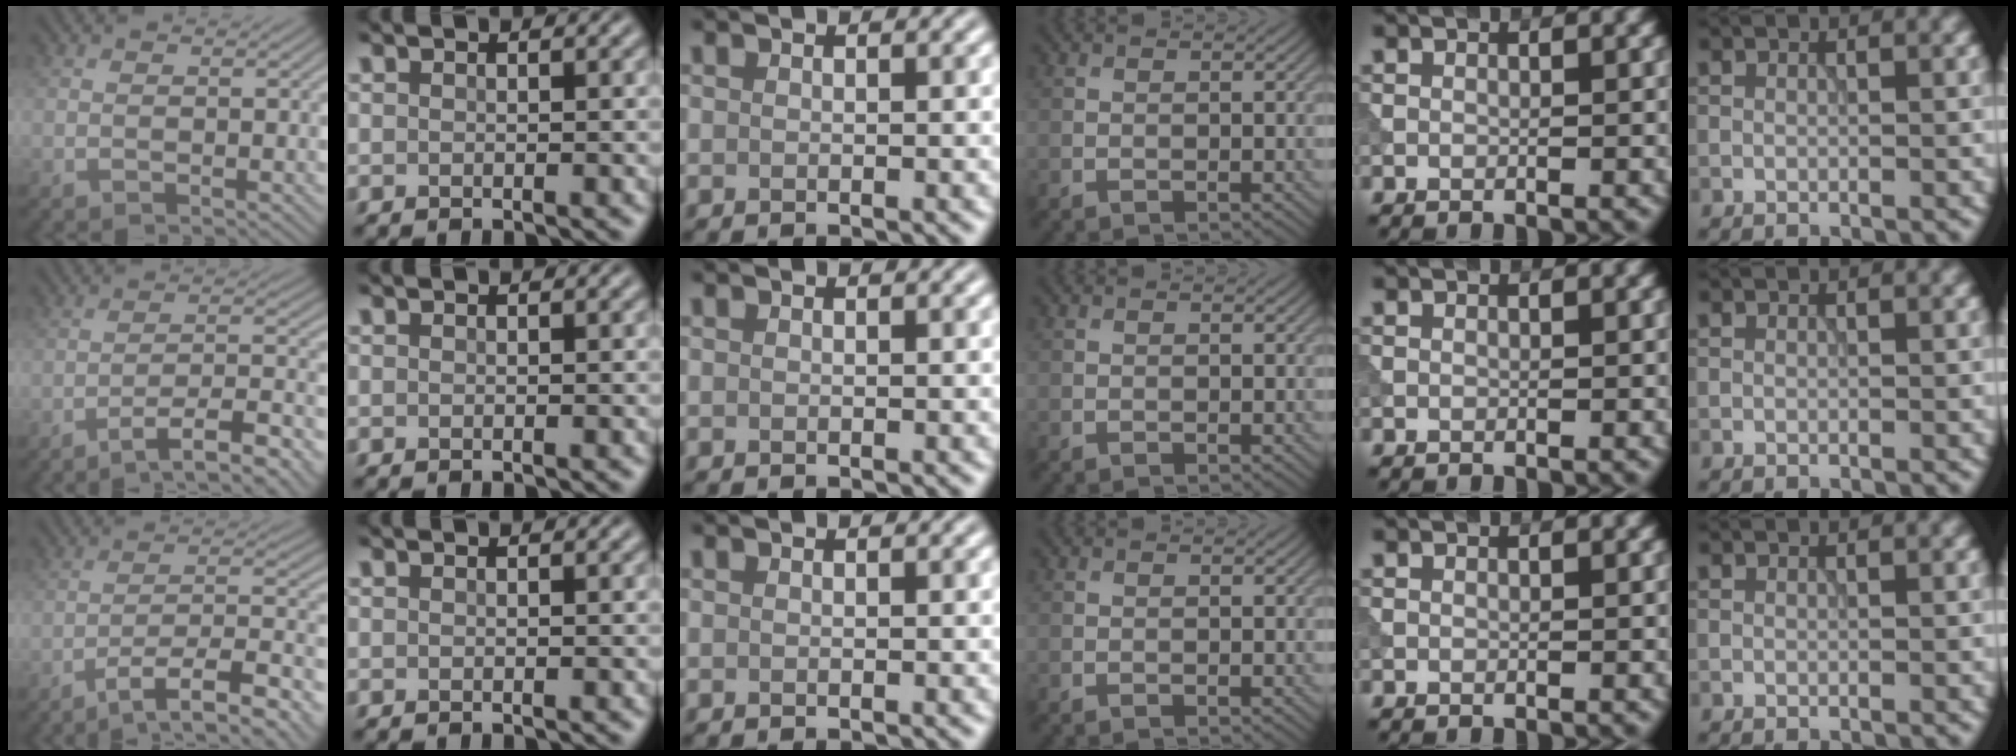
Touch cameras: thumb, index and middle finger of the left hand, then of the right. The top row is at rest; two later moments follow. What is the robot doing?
{"motion": "extract", "object": "tissue"}